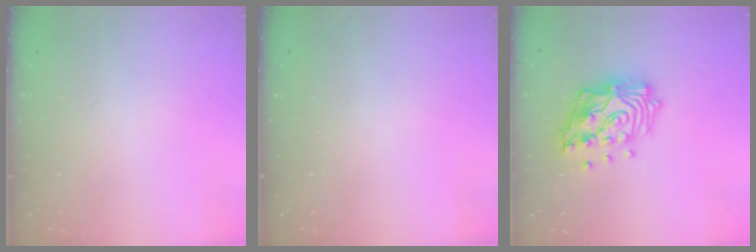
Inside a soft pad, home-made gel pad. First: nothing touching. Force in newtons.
{"total": 0.0}
{"total": 17.5, "press": 17.3, "slide": 2.1}